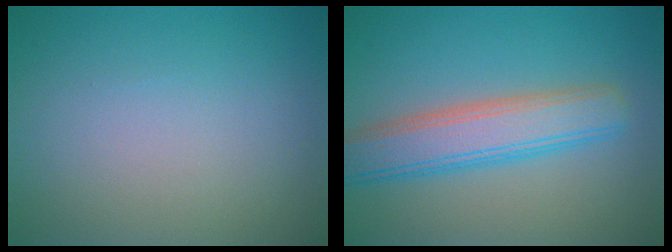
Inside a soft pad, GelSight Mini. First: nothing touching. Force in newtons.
{"total": 5.6, "press": 5.6, "slide": 0.2}